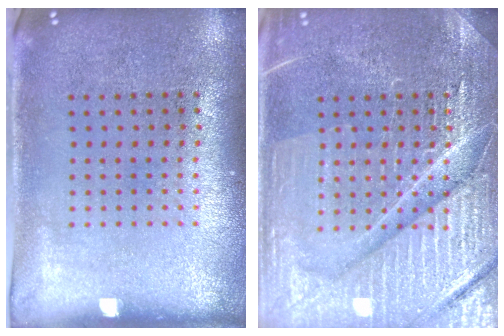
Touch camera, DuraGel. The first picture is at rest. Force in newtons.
{"total": 7.5, "press": 7.4, "slide": 0.9}